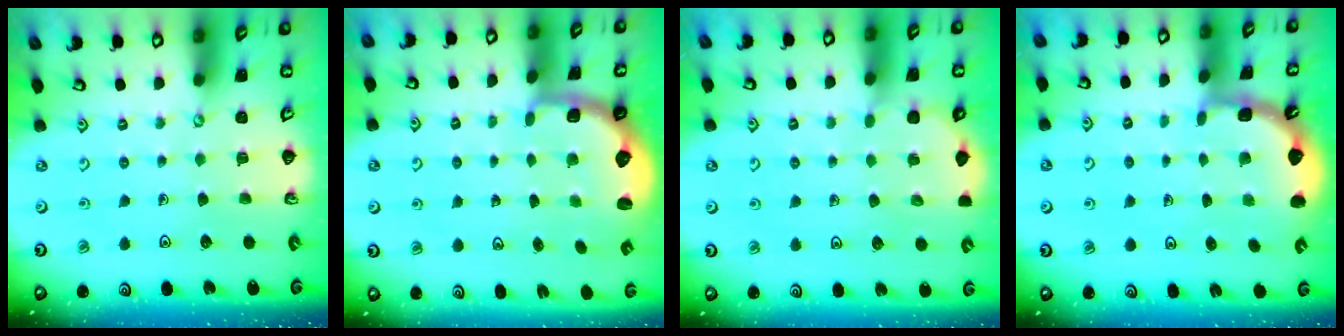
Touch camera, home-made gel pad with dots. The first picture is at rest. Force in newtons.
{"total": 2.6, "press": 2.0, "slide": 1.7}
{"total": 2.4, "press": 2.4, "slide": 0.1}
{"total": 2.0, "press": 2.0, "slide": 0.2}